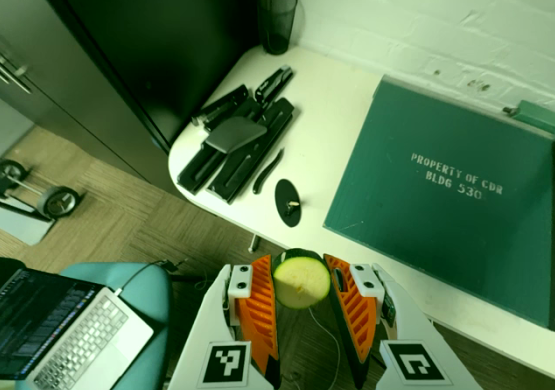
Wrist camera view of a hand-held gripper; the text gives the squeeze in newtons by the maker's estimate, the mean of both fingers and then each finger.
{"total": 9.6, "left": 9.1, "right": 10.0}